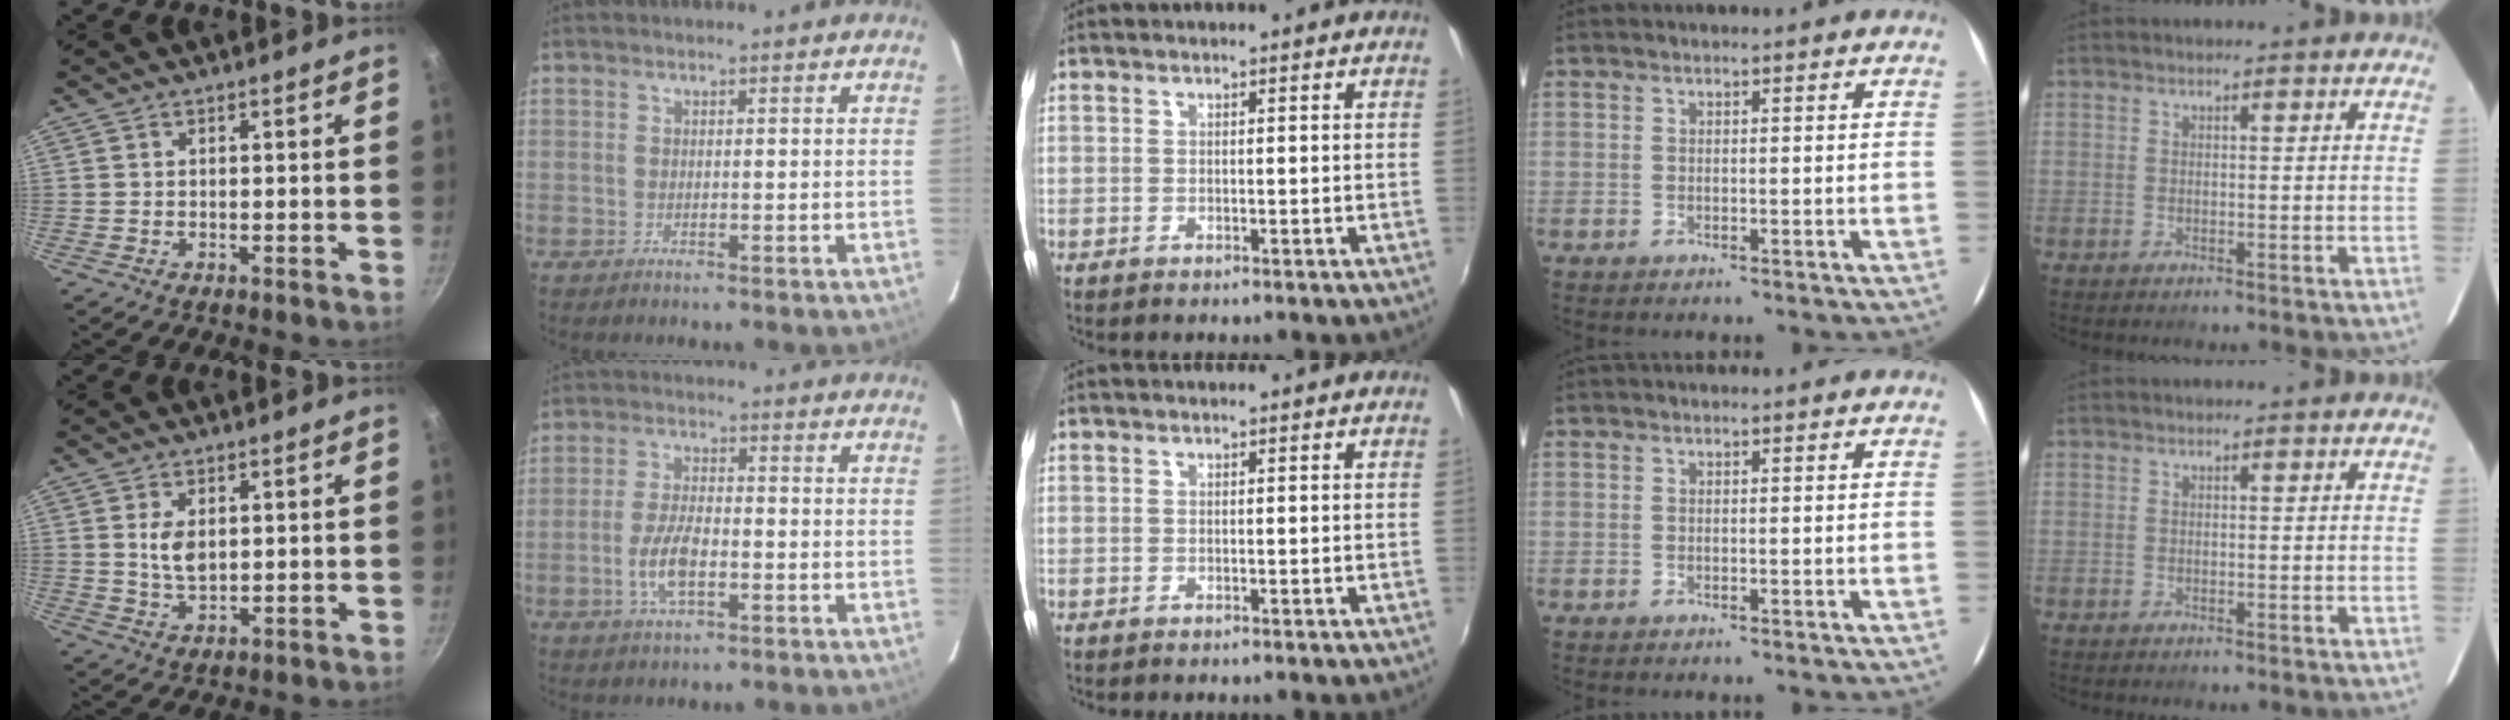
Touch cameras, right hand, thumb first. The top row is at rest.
{"thumb": {"total": 4.9, "force": [1.1, 3.0, 3.8], "torque": [-0.065, -0.012, 0.023]}, "index": {"total": 7.5, "force": [-2.6, 3.1, 6.4], "torque": [-0.135, -0.001, -0.048]}}